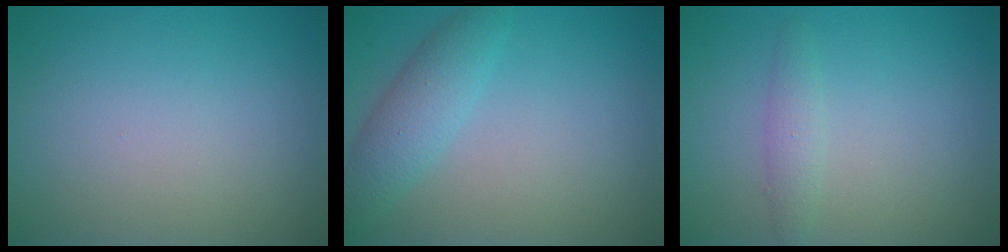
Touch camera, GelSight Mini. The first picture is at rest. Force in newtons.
{"total": 3.0, "press": 3.0, "slide": 0.2}
{"total": 1.4, "press": 1.4, "slide": 0.0}